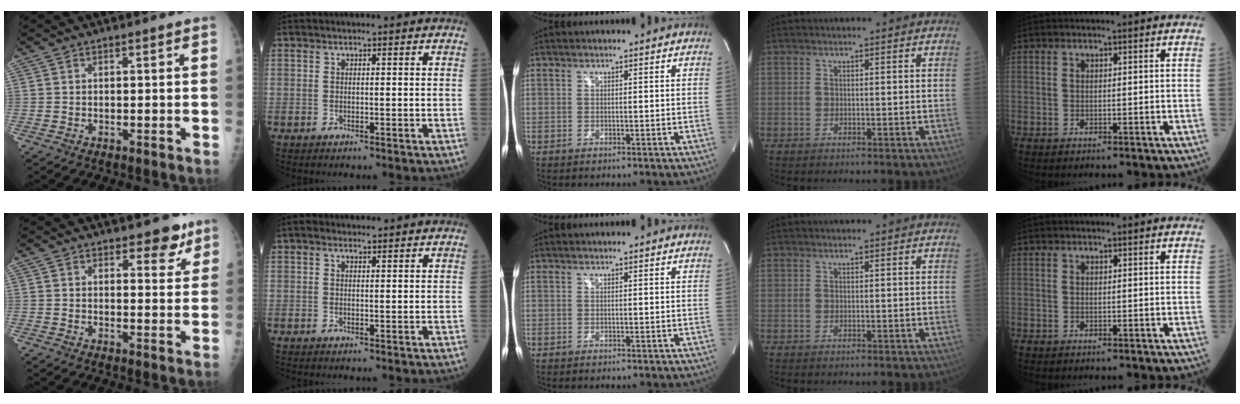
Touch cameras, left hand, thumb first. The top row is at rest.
{"thumb": {"total": 4.8, "force": [3.3, 2.5, 2.3], "torque": [0.001, -0.019, 0.041]}, "index": {"total": 1.2, "force": [0.8, 0.6, 0.6], "torque": [-0.018, 0.010, 0.012]}}